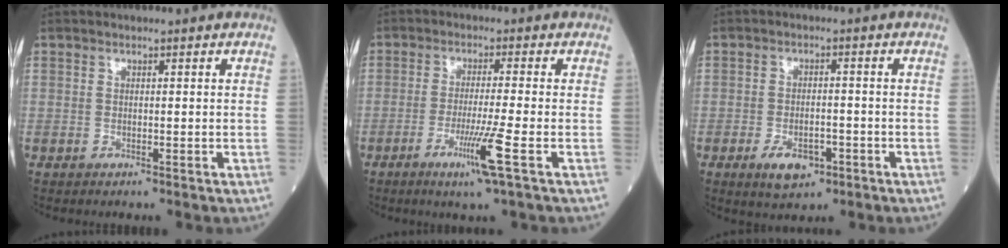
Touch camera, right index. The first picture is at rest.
{"total": 6.2, "force": [-2.7, -1.2, 5.4], "torque": [-0.101, -0.020, -0.053]}
{"total": 5.4, "force": [-2.8, 2.7, 3.8], "torque": [-0.064, -0.001, -0.038]}